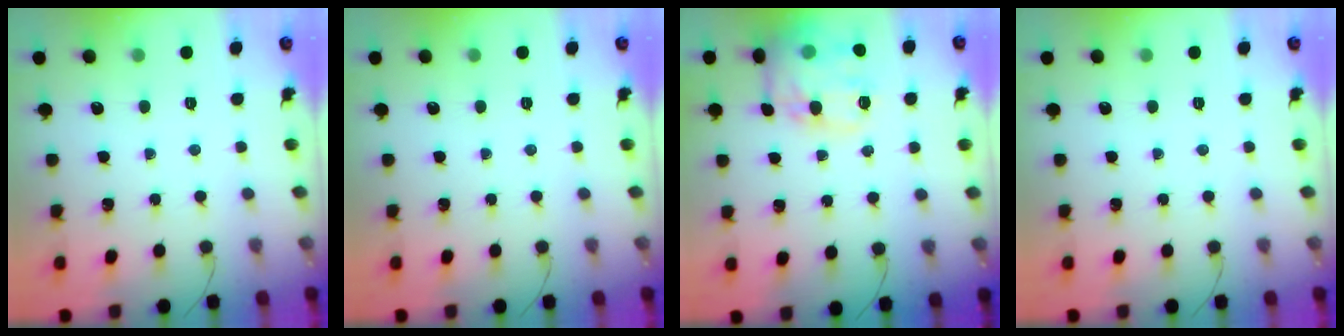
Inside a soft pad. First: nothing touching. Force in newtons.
{"total": 0.0}
{"total": 16.2, "press": 16.0, "slide": 2.5}
{"total": 0.0}